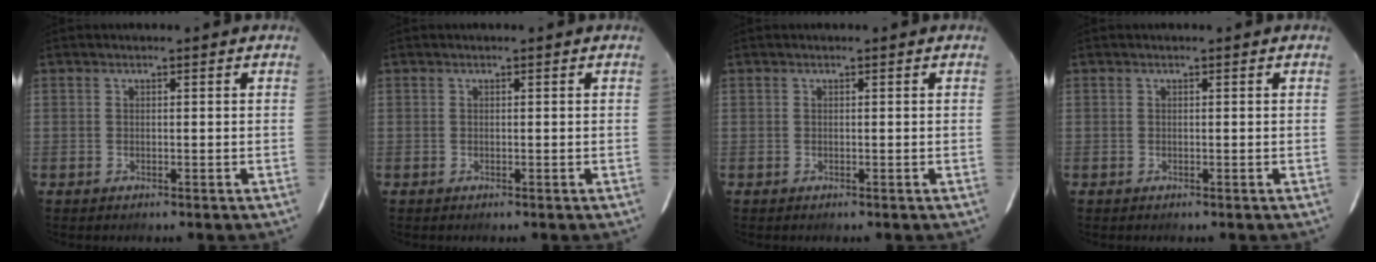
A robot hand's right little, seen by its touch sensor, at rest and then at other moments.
{"total": 0.0}
{"total": 0.0}
{"total": 0.0}